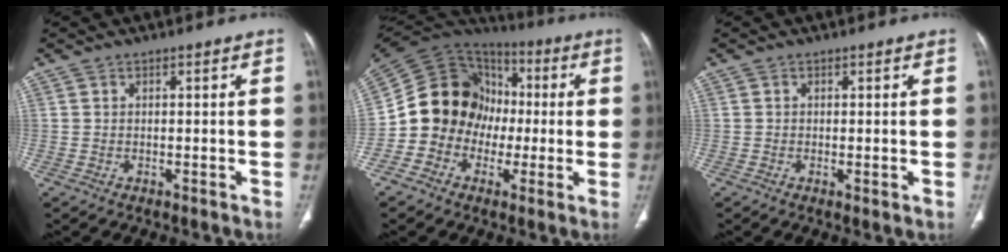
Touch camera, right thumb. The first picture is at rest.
{"total": 16.9, "force": [-2.2, 14.9, 7.7], "torque": [-0.107, 0.057, -0.045]}
{"total": 1.1, "force": [-0.2, 0.3, 1.0], "torque": [-0.021, -0.005, -0.004]}